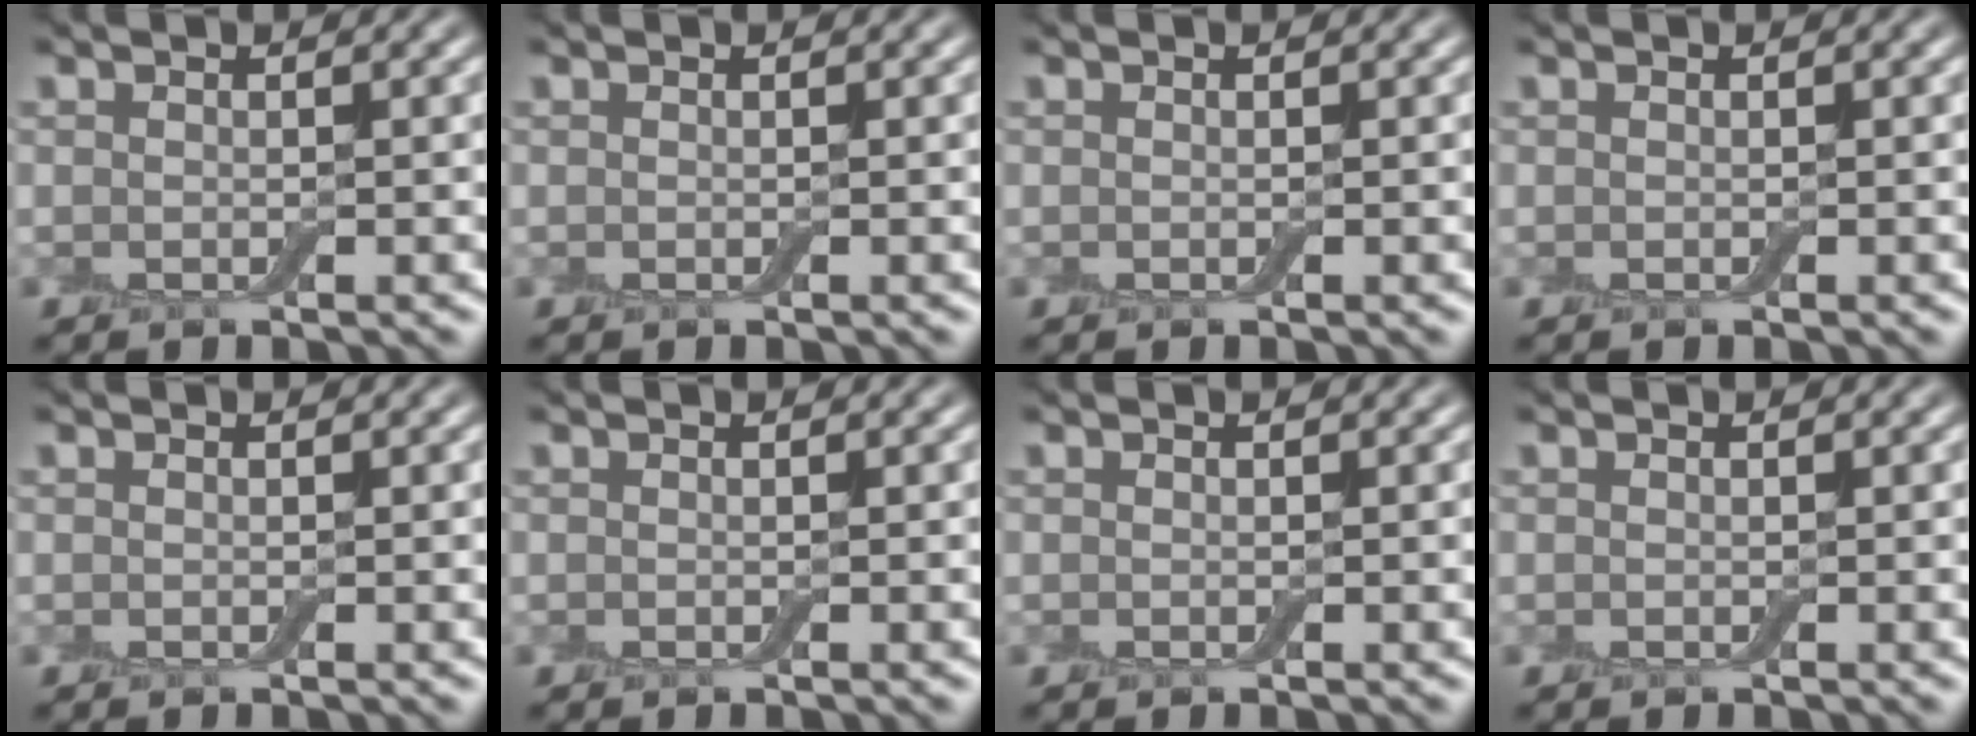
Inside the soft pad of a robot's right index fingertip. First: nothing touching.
{"total": 0.0}
{"total": 0.0}
{"total": 0.0}
{"total": 0.0}
{"total": 0.0}
{"total": 0.0}
{"total": 0.0}